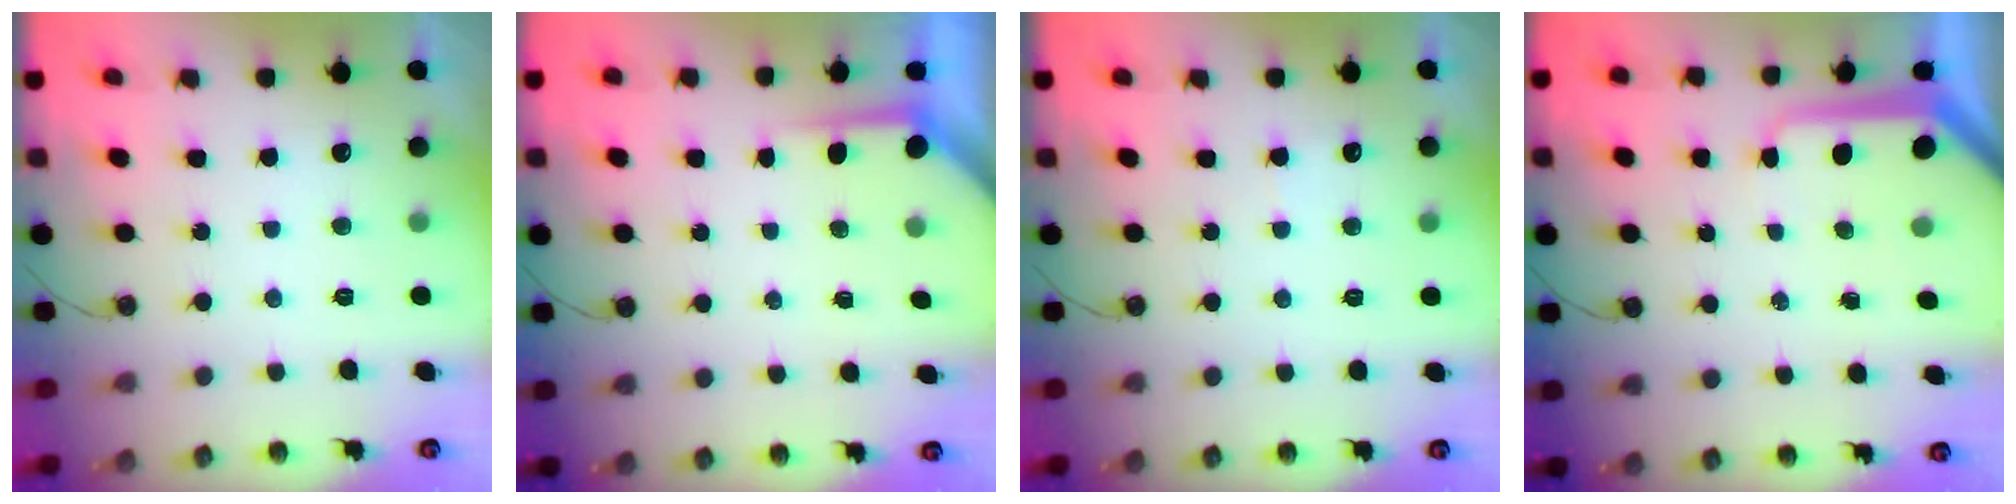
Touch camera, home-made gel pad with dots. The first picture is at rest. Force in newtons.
{"total": 3.5, "press": 3.5, "slide": 0.3}
{"total": 2.7, "press": 2.7, "slide": 0.3}
{"total": 8.4, "press": 8.4, "slide": 0.6}